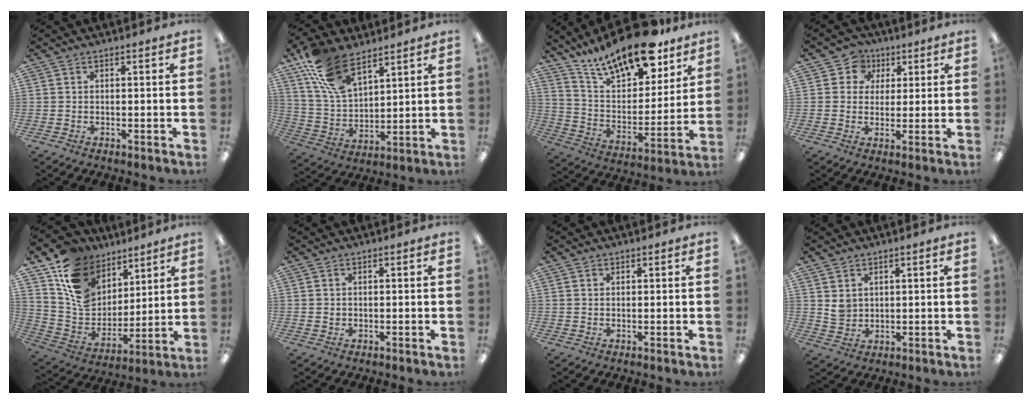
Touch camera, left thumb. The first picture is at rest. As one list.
[{"total": 14.4, "force": [9.8, 6.9, 8.0], "torque": [-0.170, -0.035, 0.189]}, {"total": 18.9, "force": [14.9, 6.5, 9.6], "torque": [-0.169, -0.096, 0.261]}, {"total": 6.2, "force": [2.3, 5.7, 0.7], "torque": [-0.019, -0.009, 0.038]}, {"total": 15.5, "force": [9.1, 11.0, 6.1], "torque": [-0.130, -0.046, 0.181]}, {"total": 0.8, "force": [0.1, 0.8, 0.2], "torque": [-0.005, 0.005, 0.001]}, {"total": 0.7, "force": [0.4, 0.4, 0.2], "torque": [-0.005, 0.002, 0.008]}, {"total": 3.5, "force": [1.7, 2.9, 1.0], "torque": [-0.011, -0.003, 0.029]}]